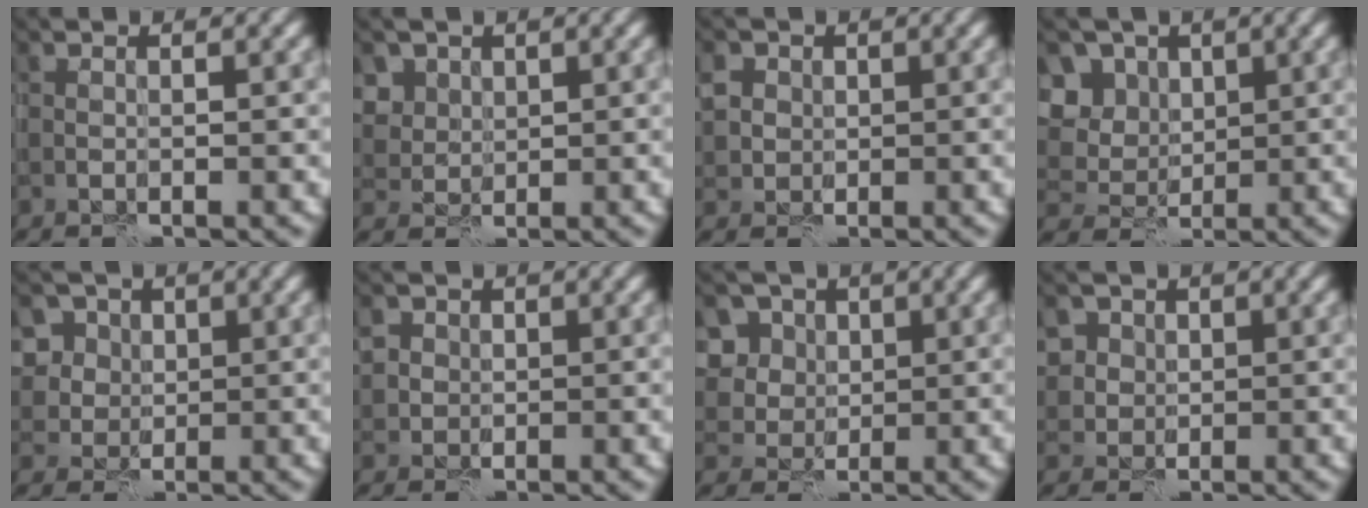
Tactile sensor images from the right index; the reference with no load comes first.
{"total": 3.6, "force": [2.2, 2.7, 1.0], "torque": [-0.038, -0.005, 0.058]}
{"total": 3.2, "force": [0.8, 2.9, 1.1], "torque": [-0.034, 0.009, 0.016]}
{"total": 6.6, "force": [3.1, 5.2, 2.6], "torque": [-0.058, 0.005, 0.045]}
{"total": 7.3, "force": [2.9, 6.2, 2.6], "torque": [-0.058, 0.016, 0.039]}
{"total": 2.6, "force": [0.6, 2.4, 0.7], "torque": [-0.017, 0.007, 0.013]}
{"total": 8.7, "force": [3.5, 7.2, 3.5], "torque": [-0.078, 0.022, 0.042]}
{"total": 4.0, "force": [1.7, 3.4, 1.1], "torque": [-0.030, 0.003, 0.035]}